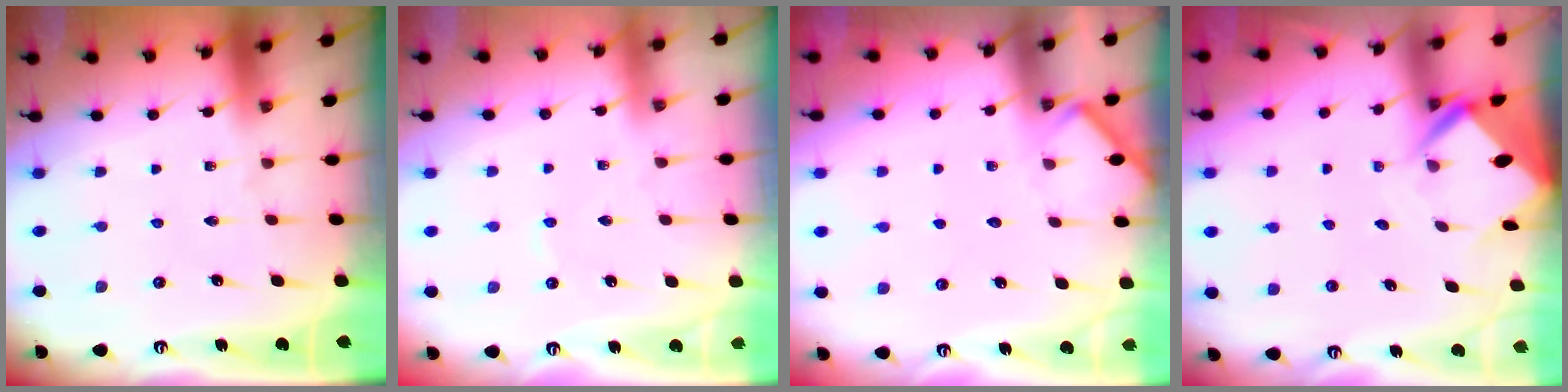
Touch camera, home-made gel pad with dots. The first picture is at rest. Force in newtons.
{"total": 1.5, "press": 1.4, "slide": 0.2}
{"total": 4.4, "press": 4.4, "slide": 0.5}
{"total": 5.5, "press": 5.5, "slide": 0.4}